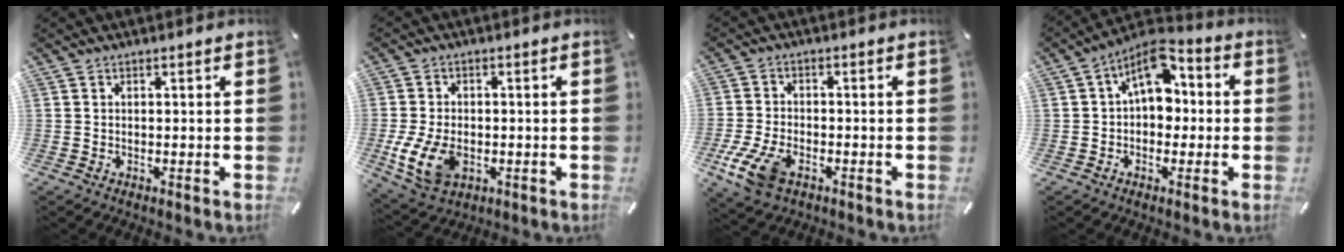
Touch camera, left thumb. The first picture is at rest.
{"total": 9.8, "force": [-2.4, 6.6, 6.9], "torque": [-0.161, -0.001, -0.041]}
{"total": 9.1, "force": [-4.1, 5.2, 6.2], "torque": [-0.146, 0.005, -0.076]}
{"total": 10.0, "force": [2.6, 6.7, 7.0], "torque": [-0.096, -0.011, 0.046]}